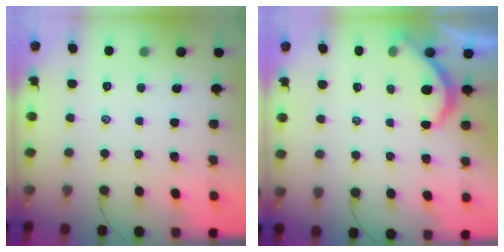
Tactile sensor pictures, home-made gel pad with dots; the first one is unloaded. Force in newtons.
{"total": 4.0, "press": 4.0, "slide": 0.4}